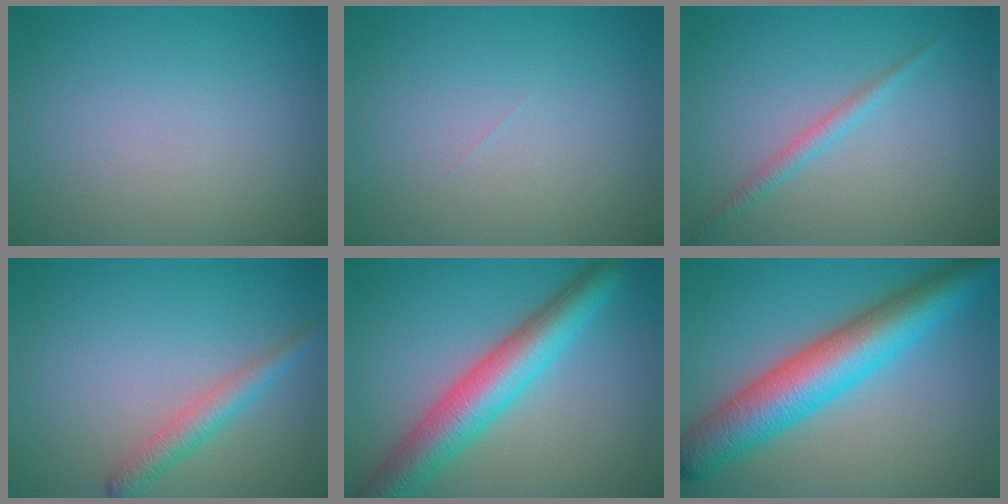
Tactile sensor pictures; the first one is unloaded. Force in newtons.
{"total": 0.0}
{"total": 1.4, "press": 1.4, "slide": 0.1}
{"total": 2.5, "press": 2.5, "slide": 0.1}
{"total": 7.0, "press": 7.0, "slide": 0.2}
{"total": 9.2, "press": 9.2, "slide": 0.1}